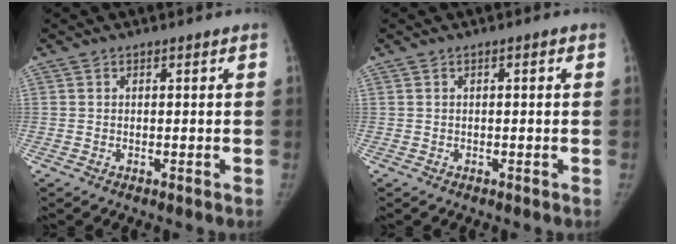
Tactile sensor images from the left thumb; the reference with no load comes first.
{"total": 0.8, "force": [0.2, 0.2, 0.7], "torque": [-0.013, 0.001, 0.001]}